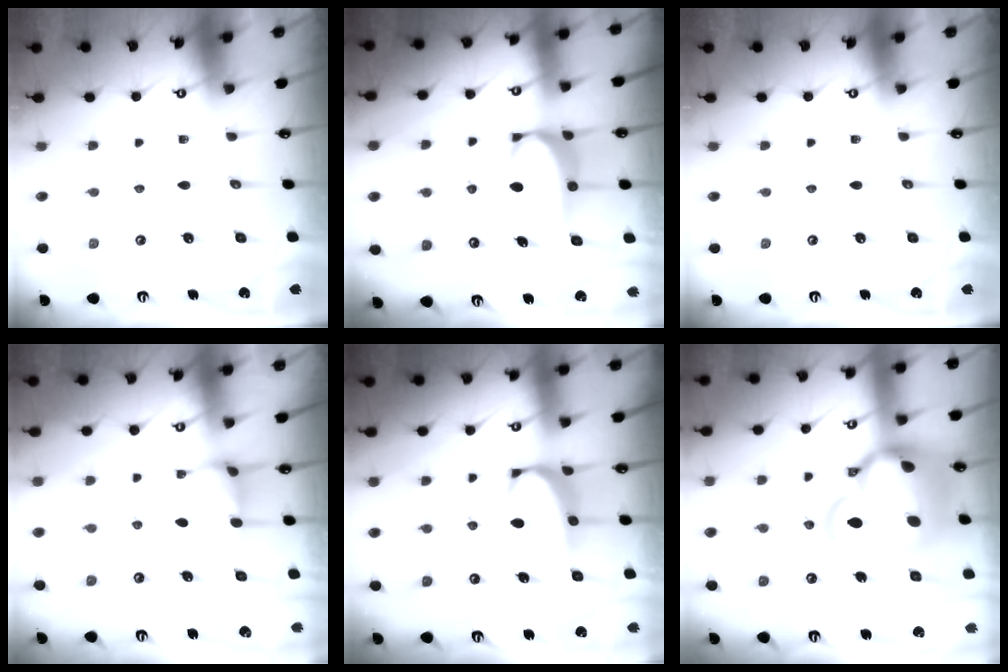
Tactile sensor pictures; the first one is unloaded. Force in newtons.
{"total": 2.7, "press": 2.7, "slide": 0.3}
{"total": 0.0}
{"total": 3.0, "press": 3.0, "slide": 0.3}
{"total": 2.5, "press": 2.4, "slide": 0.7}
{"total": 14.9, "press": 14.7, "slide": 2.4}